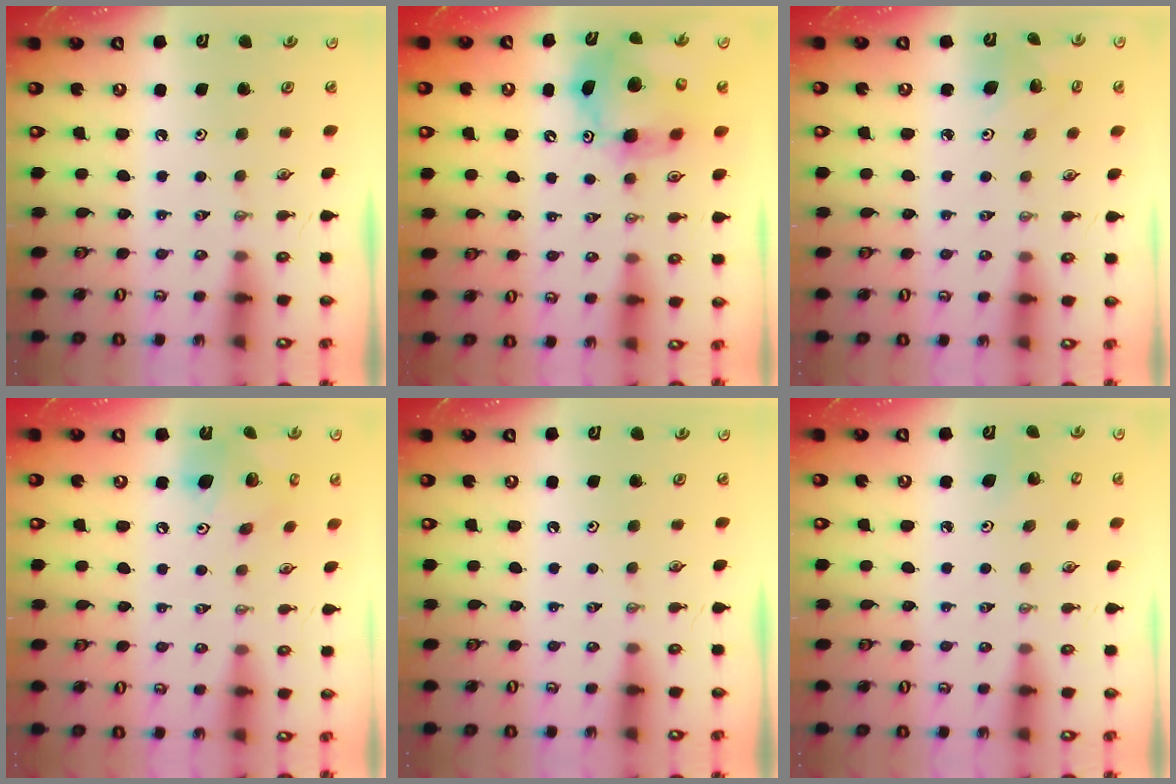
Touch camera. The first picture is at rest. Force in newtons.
{"total": 13.4, "press": 13.3, "slide": 1.4}
{"total": 4.5, "press": 4.2, "slide": 1.5}
{"total": 13.2, "press": 12.9, "slide": 3.0}
{"total": 0.0}
{"total": 3.9, "press": 3.7, "slide": 1.3}